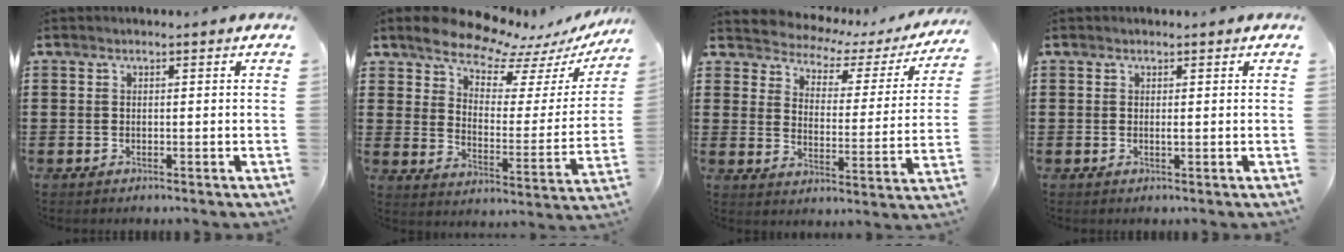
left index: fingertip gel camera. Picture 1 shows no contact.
{"total": 8.2, "force": [7.6, 2.1, 2.2], "torque": [-0.063, -0.061, 0.130]}
{"total": 2.8, "force": [2.5, 1.1, 0.4], "torque": [-0.031, -0.024, 0.031]}
{"total": 0.6, "force": [0.0, 0.0, 0.6], "torque": [-0.012, -0.004, 0.001]}